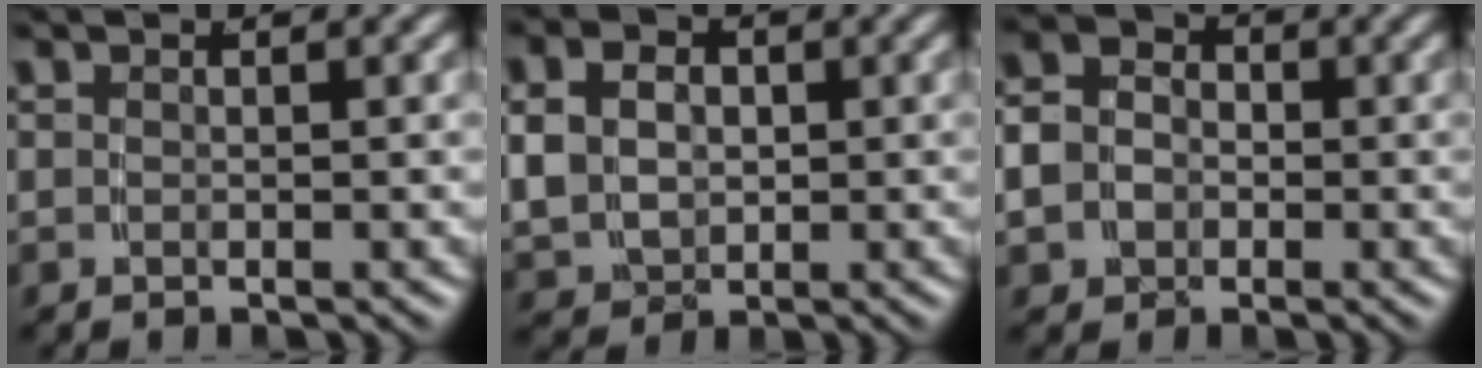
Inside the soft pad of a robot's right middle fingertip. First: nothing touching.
{"total": 5.3, "force": [0.3, 4.4, 3.0], "torque": [-0.066, -0.021, 0.016]}
{"total": 8.0, "force": [-0.3, 7.1, 3.5], "torque": [-0.077, -0.017, -0.015]}